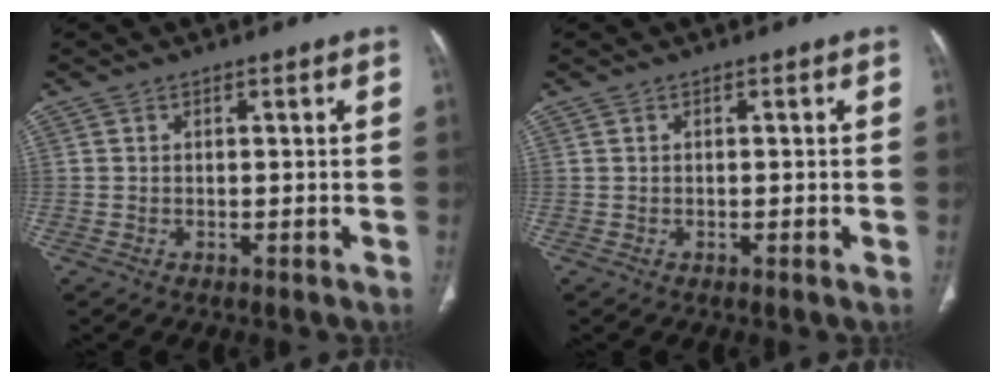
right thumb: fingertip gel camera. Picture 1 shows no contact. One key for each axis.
{"total": 0.6, "fx": -0.1, "fy": 0.1, "fz": 0.5, "tx": -0.007, "ty": 0.000, "tz": -0.001}